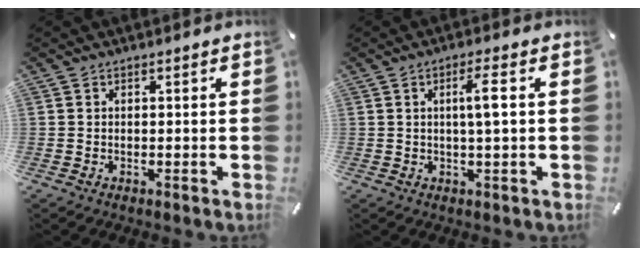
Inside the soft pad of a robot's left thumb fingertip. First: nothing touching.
{"total": 5.3, "force": [0.8, 0.6, 5.2], "torque": [-0.092, -0.003, 0.007]}